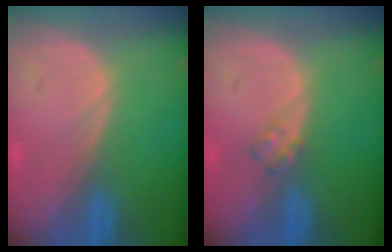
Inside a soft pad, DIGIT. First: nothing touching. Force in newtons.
{"total": 1.7, "press": 1.7, "slide": 0.3}